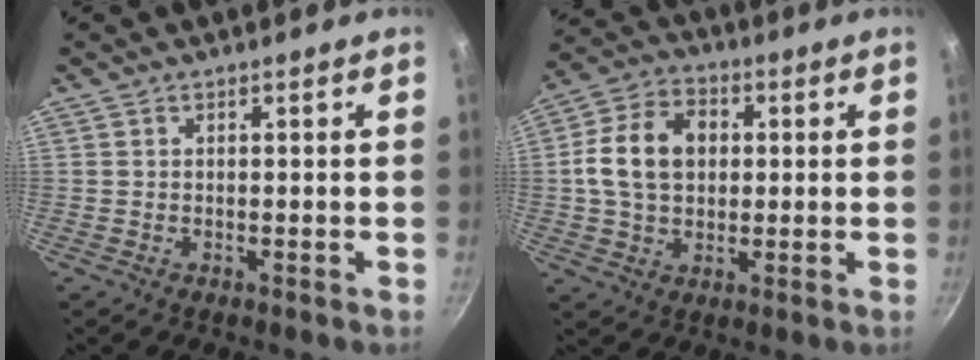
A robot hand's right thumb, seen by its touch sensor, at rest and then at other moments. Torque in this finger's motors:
{"motor_torque": [1.45, 1.96, 1.44, -0.34, 0.25]}